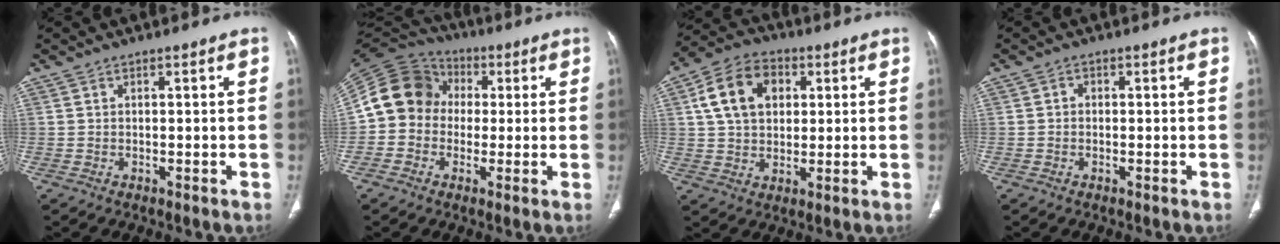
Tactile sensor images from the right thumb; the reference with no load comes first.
{"total": 13.3, "force": [0.4, 11.7, 6.1], "torque": [-0.105, 0.035, -0.006]}
{"total": 12.4, "force": [3.2, 9.0, 7.8], "torque": [-0.118, 0.009, 0.050]}
{"total": 0.9, "force": [-0.2, 0.8, 0.4], "torque": [0.003, 0.004, -0.008]}